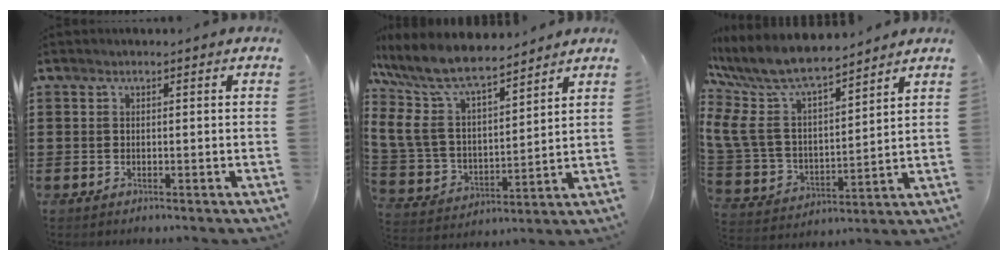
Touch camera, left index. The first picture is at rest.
{"total": 11.6, "force": [8.5, 4.5, 6.6], "torque": [-0.175, -0.046, 0.151]}
{"total": 10.9, "force": [7.7, 4.3, 6.4], "torque": [-0.174, -0.051, 0.135]}